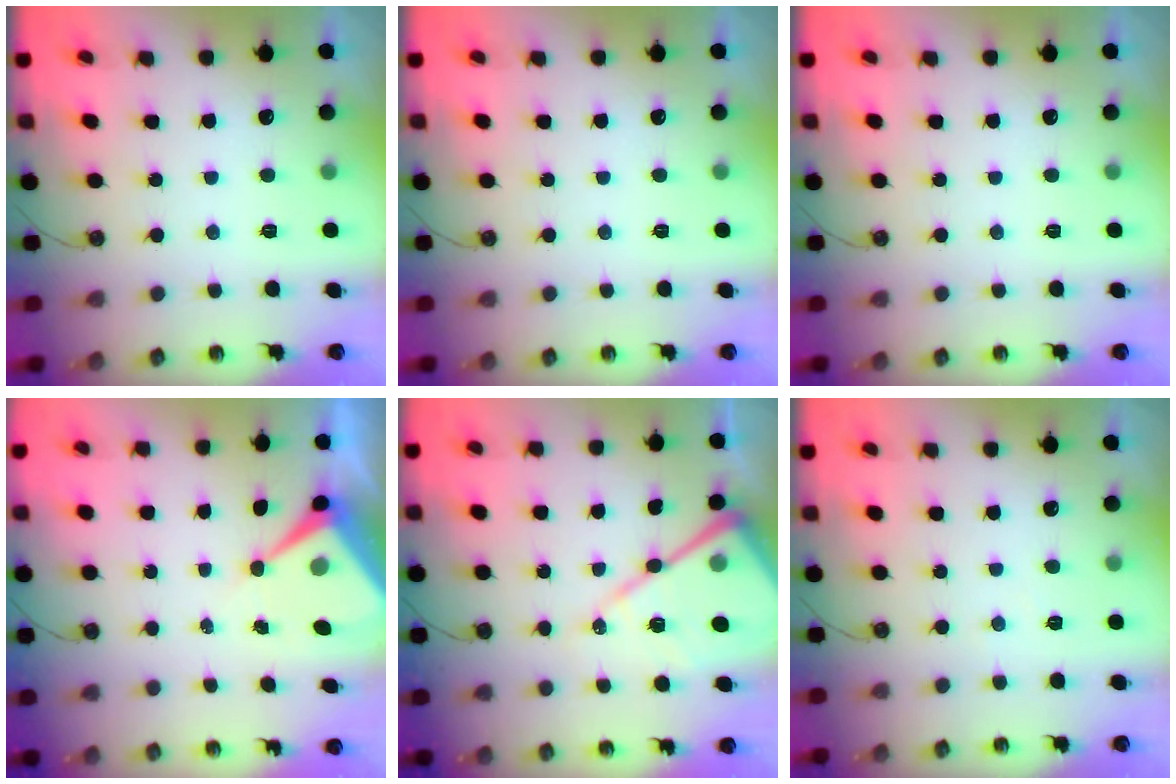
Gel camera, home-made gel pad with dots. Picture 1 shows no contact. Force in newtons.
{"total": 0.0}
{"total": 0.0}
{"total": 7.8, "press": 7.8, "slide": 0.7}
{"total": 17.1, "press": 17.1, "slide": 1.7}
{"total": 3.1, "press": 3.0, "slide": 0.5}